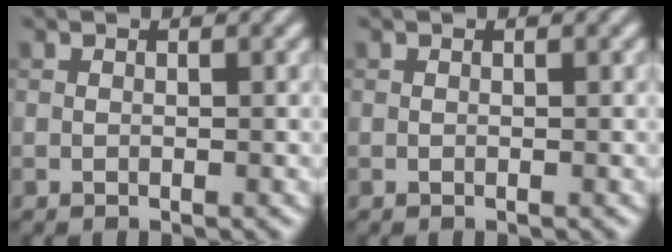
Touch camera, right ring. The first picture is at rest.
{"total": 0.0}